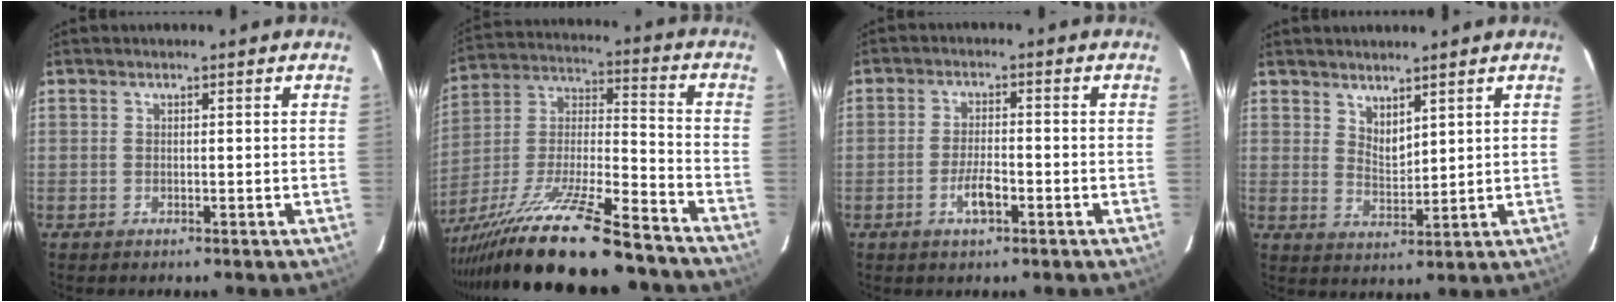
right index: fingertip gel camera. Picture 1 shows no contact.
{"total": 27.9, "force": [-22.4, 4.1, 16.2], "torque": [-0.297, -0.043, -0.359]}
{"total": 4.5, "force": [-2.2, 1.5, 3.7], "torque": [-0.076, 0.001, -0.038]}
{"total": 4.0, "force": [3.3, 1.4, 1.8], "torque": [-0.028, -0.007, 0.060]}